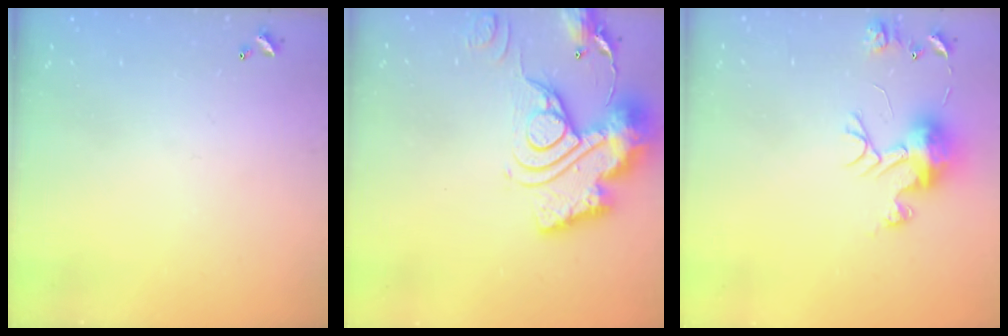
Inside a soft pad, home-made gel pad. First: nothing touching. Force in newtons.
{"total": 21.4, "press": 21.3, "slide": 2.0}
{"total": 11.6, "press": 11.6, "slide": 1.1}